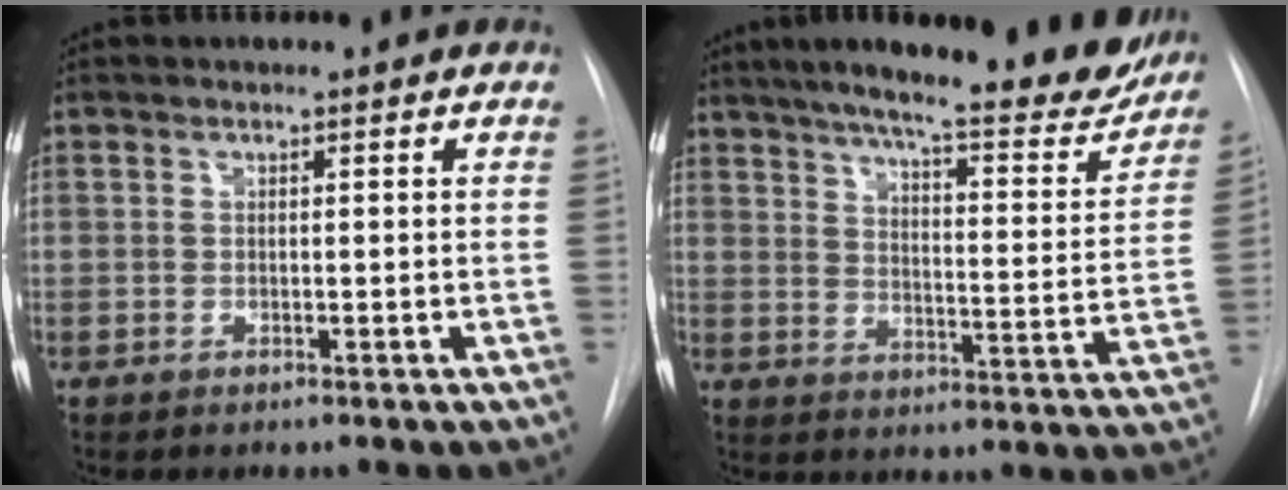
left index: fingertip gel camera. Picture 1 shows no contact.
{"total": 24.5, "force": [20.7, 4.2, 12.4], "torque": [-0.181, -0.036, 0.260]}